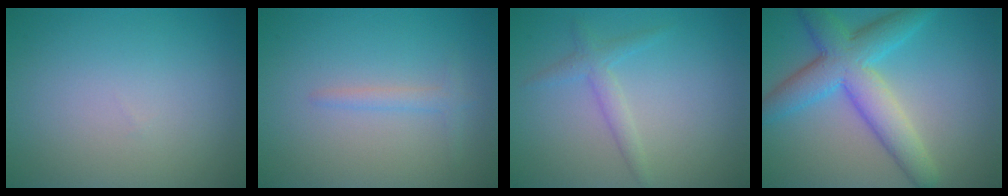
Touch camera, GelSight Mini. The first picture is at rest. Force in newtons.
{"total": 1.3, "press": 1.3, "slide": 0.1}
{"total": 1.8, "press": 1.8, "slide": 0.0}
{"total": 6.9, "press": 6.9, "slide": 0.2}